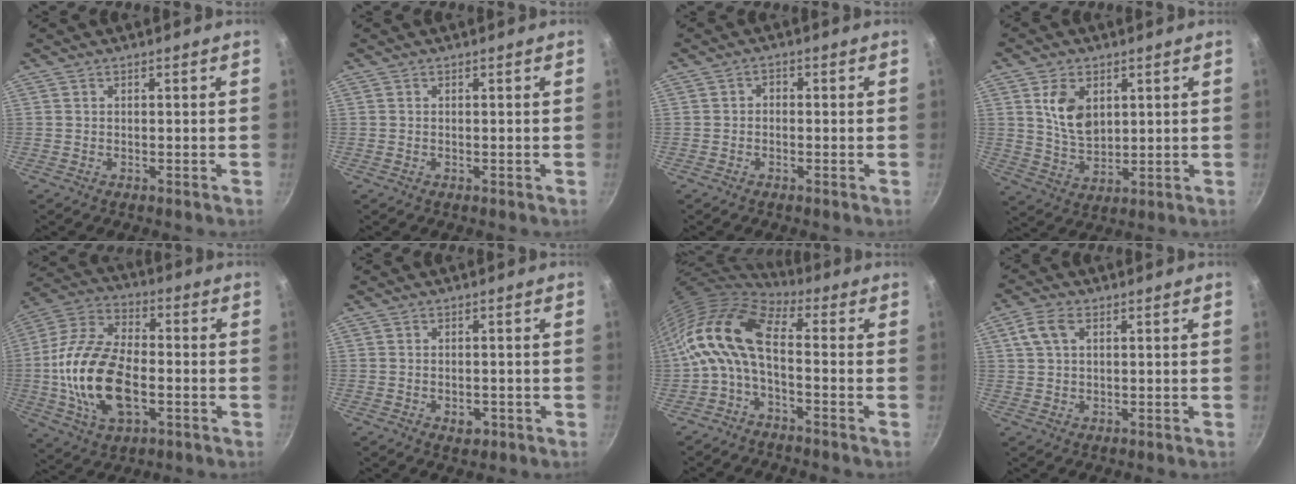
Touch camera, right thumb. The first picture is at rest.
{"total": 0.0}
{"total": 1.6, "force": [-0.5, 1.2, 0.8], "torque": [-0.013, 0.011, -0.012]}
{"total": 8.8, "force": [2.7, 5.9, 6.0], "torque": [-0.094, -0.020, 0.057]}
{"total": 20.2, "force": [-3.2, 11.5, 16.4], "torque": [-0.306, 0.027, -0.065]}
{"total": 2.8, "force": [-1.0, 1.8, 1.9], "torque": [-0.022, 0.005, -0.011]}
{"total": 11.7, "force": [-0.9, 5.5, 10.4], "torque": [-0.212, 0.026, -0.032]}
{"total": 5.3, "force": [1.8, 3.2, 3.8], "torque": [-0.070, 0.005, 0.032]}